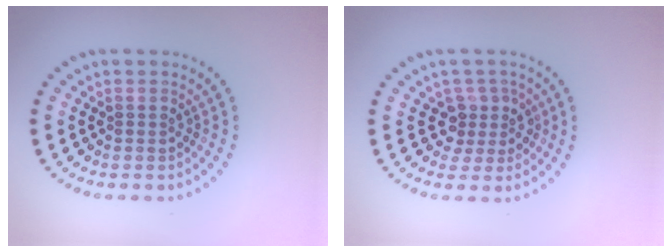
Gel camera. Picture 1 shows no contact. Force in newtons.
{"total": 2.7, "press": 2.0, "slide": 1.9}